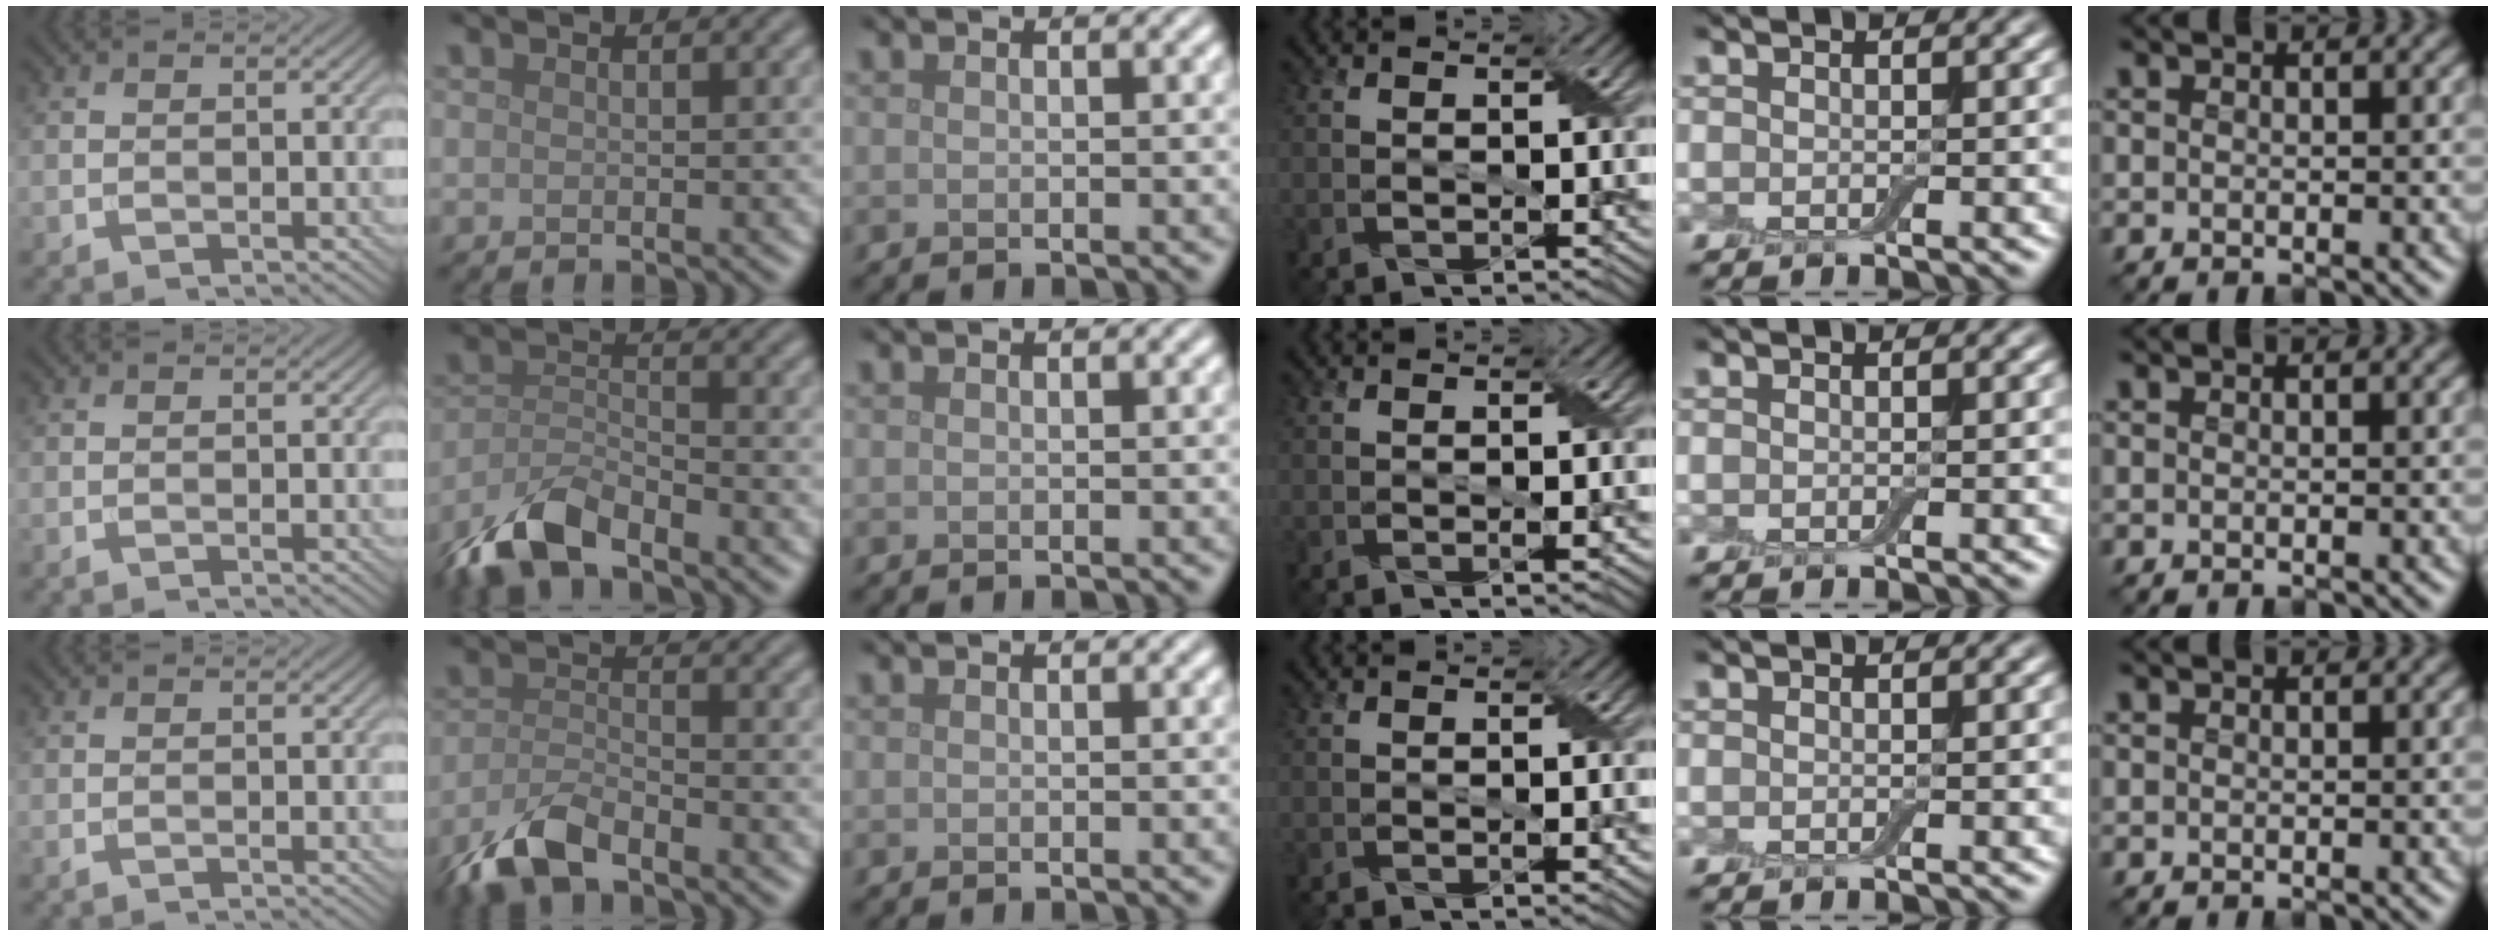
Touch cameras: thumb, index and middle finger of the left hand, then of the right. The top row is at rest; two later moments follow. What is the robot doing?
{"motion": "peel", "object": "small bumper sticker"}